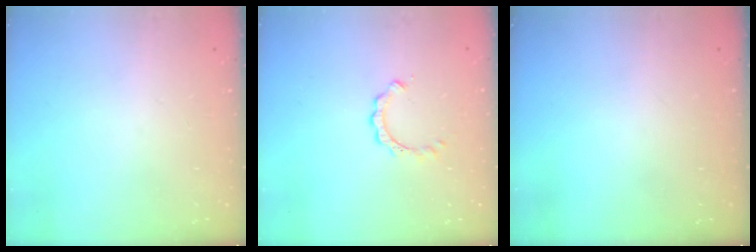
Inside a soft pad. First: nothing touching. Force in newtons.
{"total": 3.9, "press": 3.9, "slide": 0.5}
{"total": 0.0}